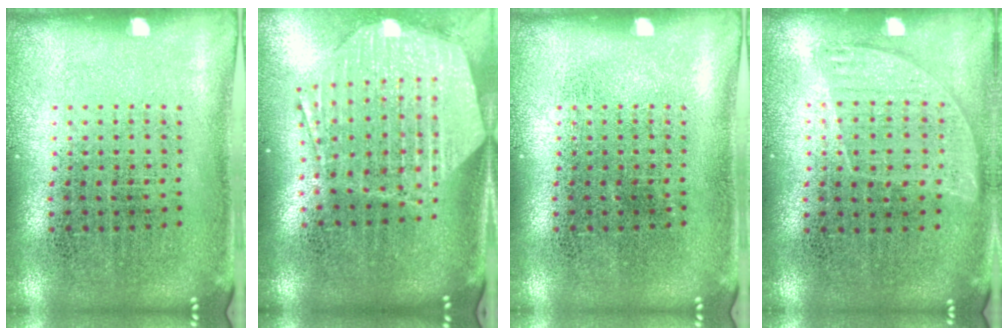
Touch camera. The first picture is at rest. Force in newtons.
{"total": 2.9, "press": 2.3, "slide": 1.8}
{"total": 0.0}
{"total": 0.9, "press": 0.8, "slide": 0.3}